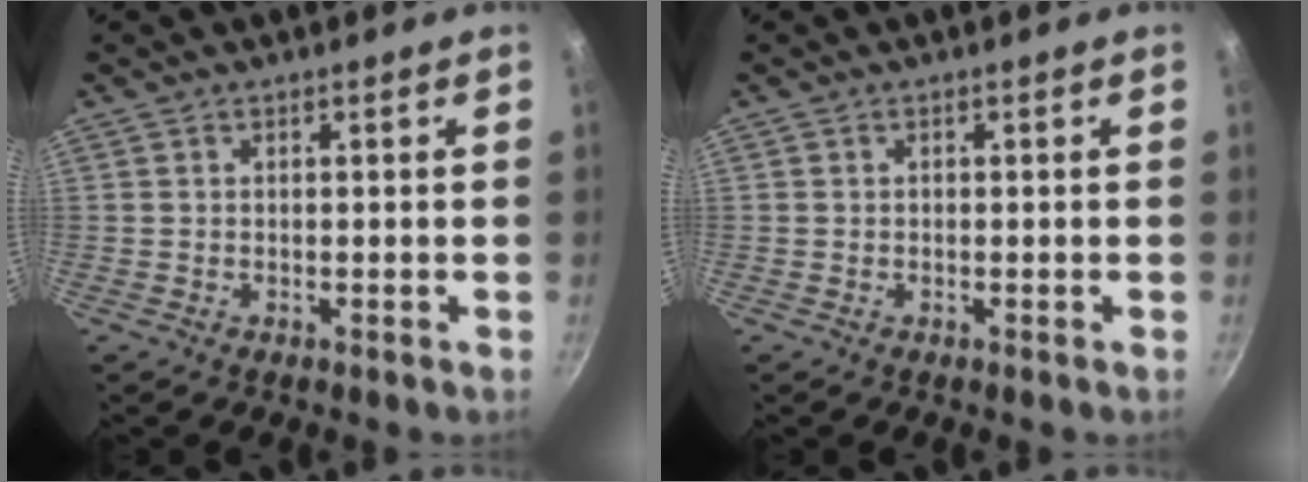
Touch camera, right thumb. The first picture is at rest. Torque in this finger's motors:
{"motor_torque": [0.17, 0.48, 0.42, 0.13, 0.00]}